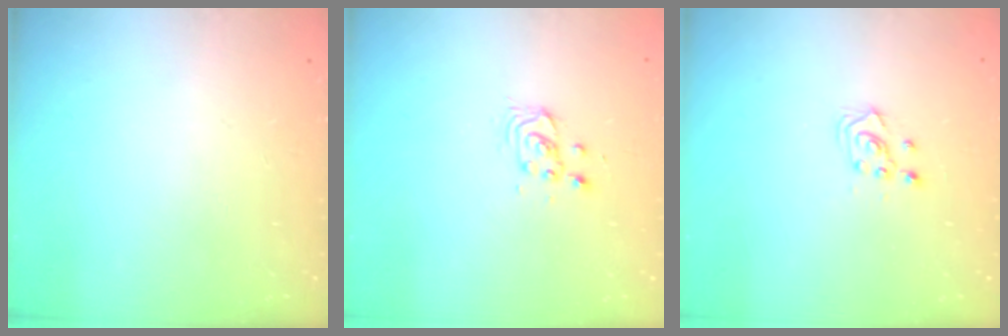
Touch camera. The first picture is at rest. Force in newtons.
{"total": 3.1, "press": 3.1, "slide": 0.3}
{"total": 2.4, "press": 2.2, "slide": 0.8}